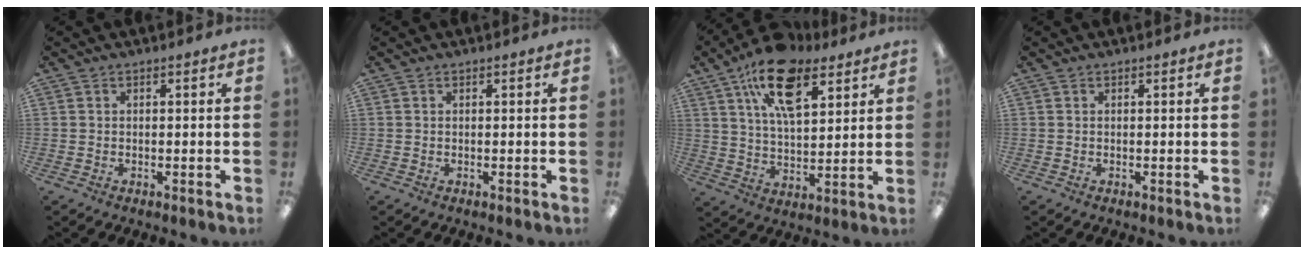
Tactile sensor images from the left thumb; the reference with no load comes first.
{"total": 0.0}
{"total": 17.4, "force": [10.0, 8.4, 11.4], "torque": [-0.187, -0.030, 0.174]}
{"total": 0.0}